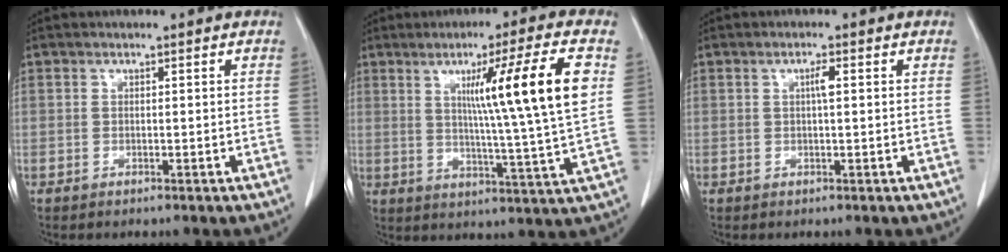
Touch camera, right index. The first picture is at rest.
{"total": 14.9, "force": [4.0, -2.0, 14.2], "torque": [-0.213, -0.007, 0.059]}
{"total": 1.6, "force": [0.3, 0.2, 1.6], "torque": [-0.029, 0.004, 0.005]}